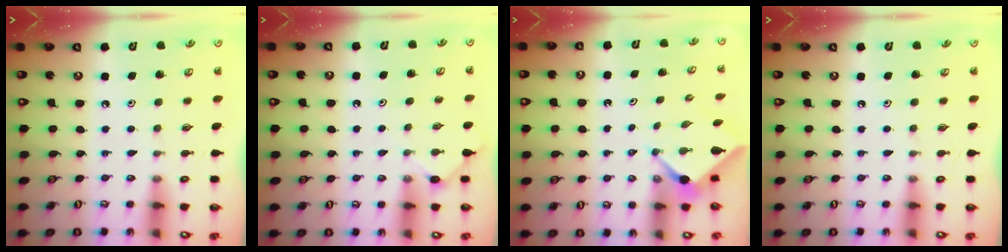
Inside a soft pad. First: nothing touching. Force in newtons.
{"total": 3.0, "press": 3.0, "slide": 0.4}
{"total": 2.5, "press": 2.5, "slide": 0.3}
{"total": 0.0}